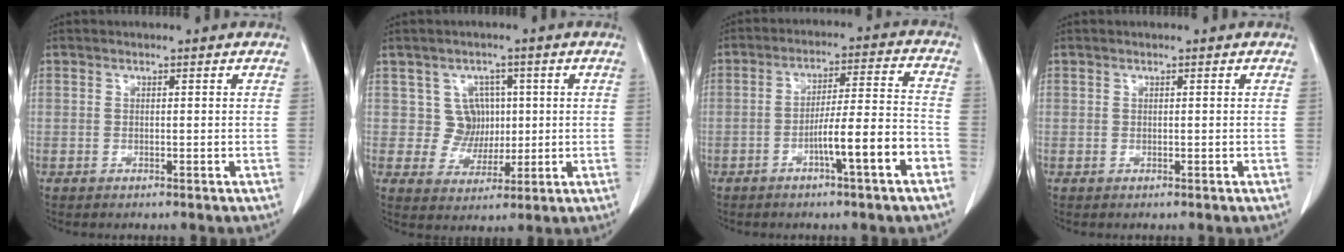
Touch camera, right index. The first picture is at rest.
{"total": 5.0, "force": [1.1, 4.8, 0.7], "torque": [-0.002, 0.011, 0.024]}
{"total": 9.7, "force": [-4.6, -0.1, 8.6], "torque": [-0.136, 0.015, -0.070]}
{"total": 0.0}